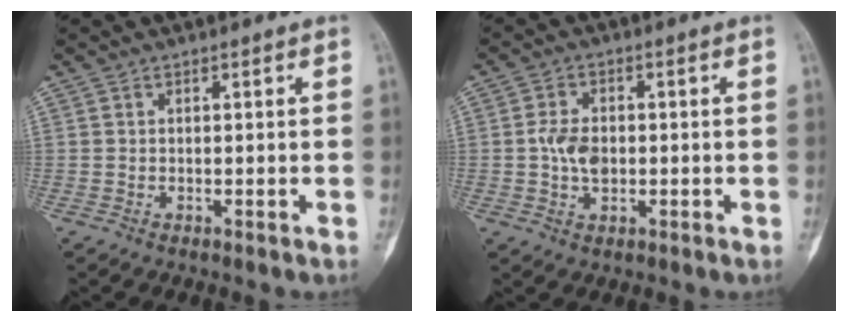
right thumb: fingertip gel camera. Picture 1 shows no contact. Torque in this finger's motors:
{"motor_torque": [0.77, 0.65, 0.13, -0.17, 0.01]}